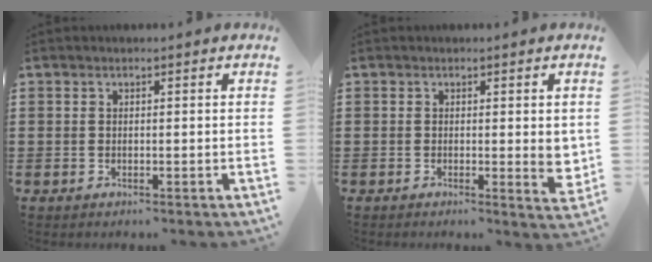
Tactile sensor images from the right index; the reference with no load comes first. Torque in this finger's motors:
{"motor_torque": [0.50, 0.28, 0.12, 0.03]}